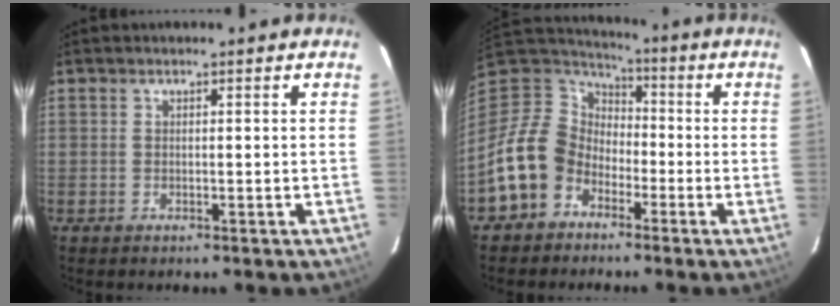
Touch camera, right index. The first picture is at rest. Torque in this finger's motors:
{"motor_torque": [0.10, 0.08, -0.10, -0.21]}